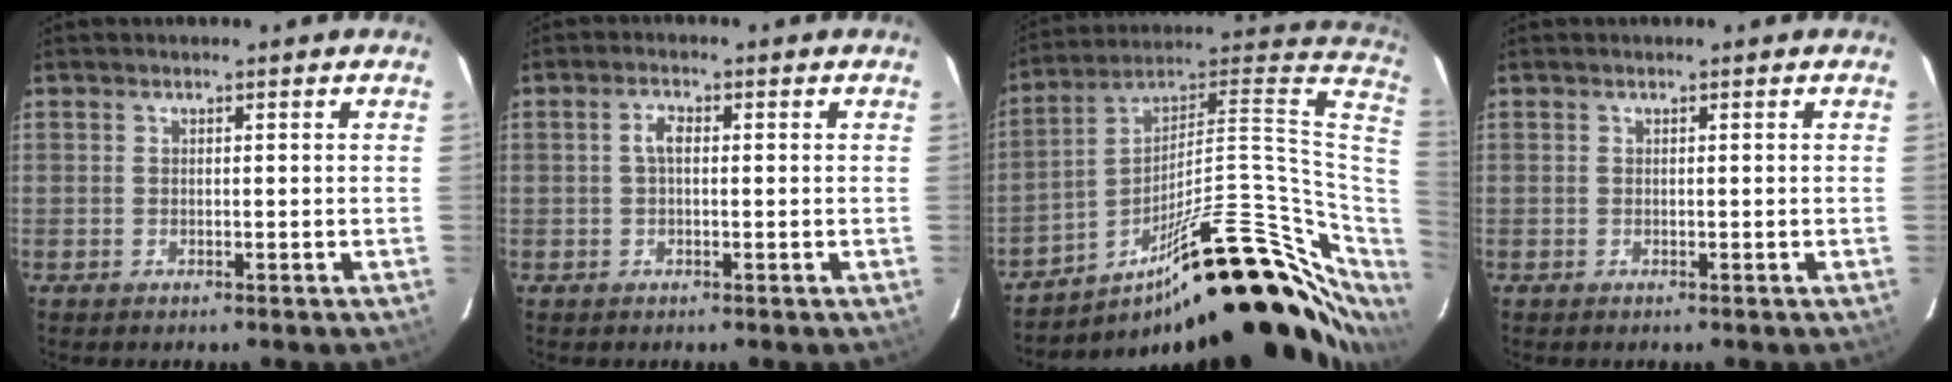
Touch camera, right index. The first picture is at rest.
{"total": 2.2, "force": [0.1, 1.1, 2.0], "torque": [-0.042, 0.008, 0.002]}
{"total": 32.2, "force": [-9.0, 12.1, 28.5], "torque": [-0.415, 0.027, -0.131]}
{"total": 0.0}